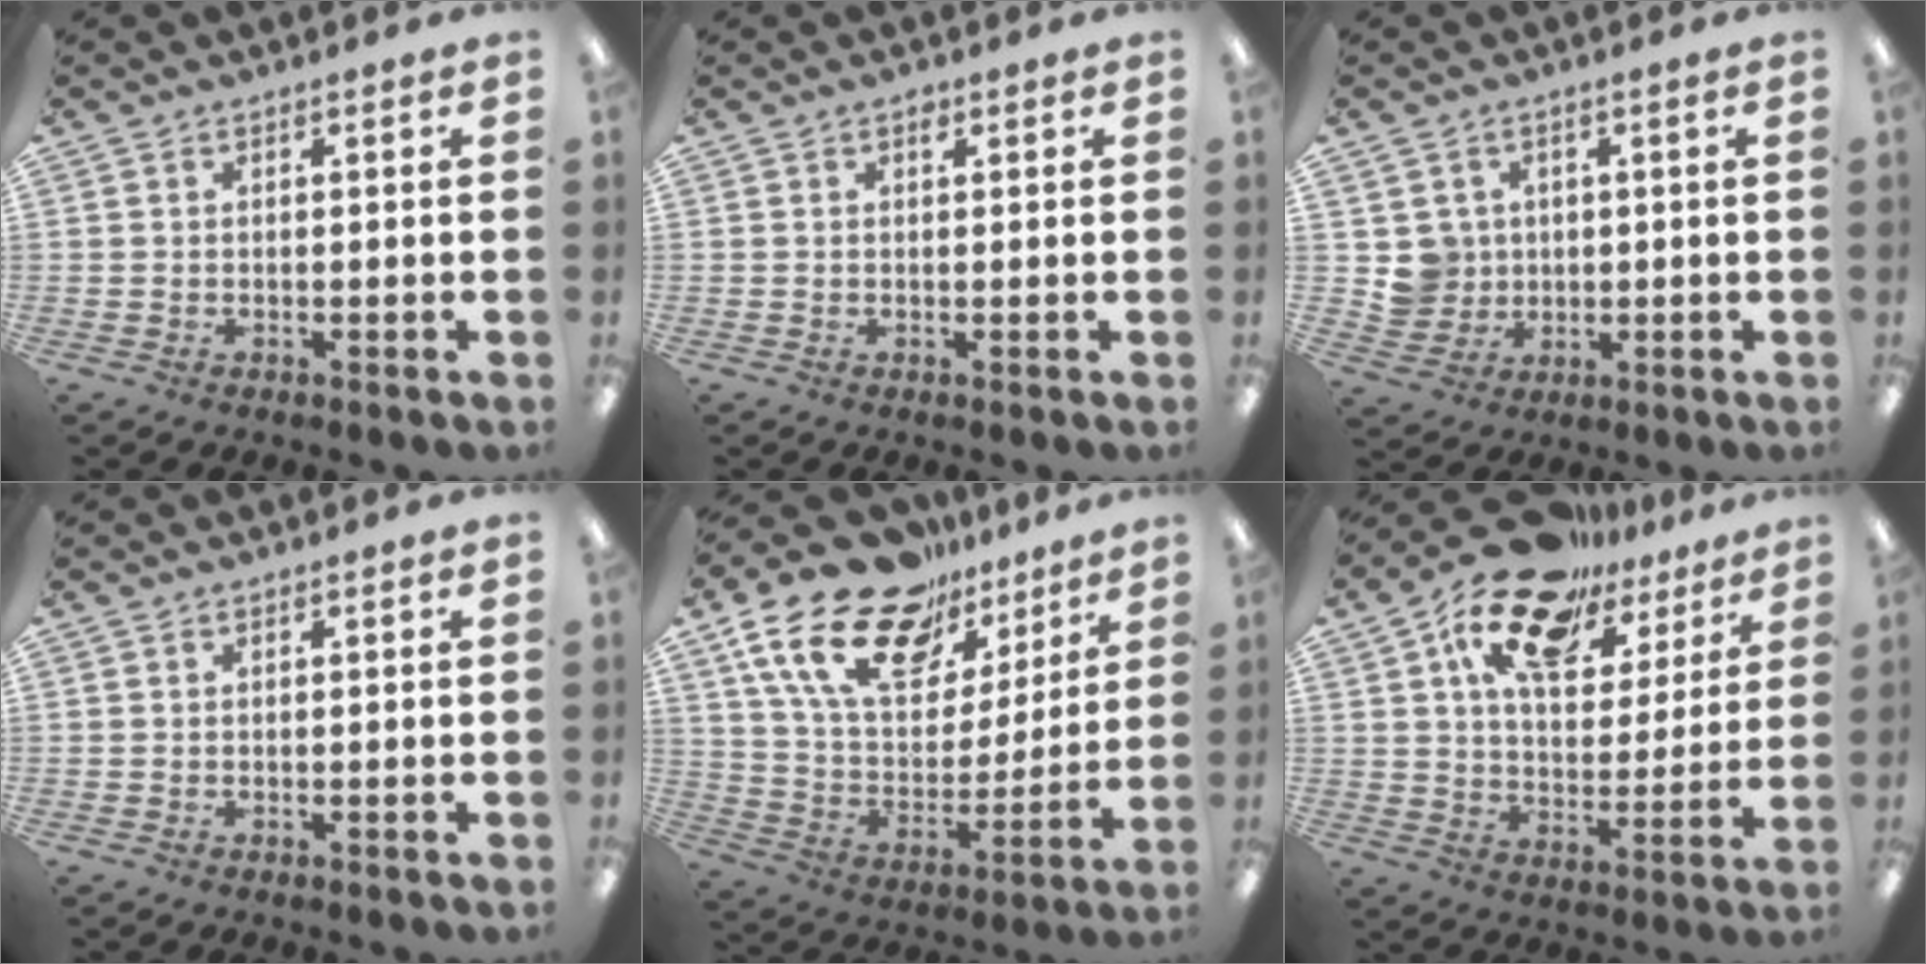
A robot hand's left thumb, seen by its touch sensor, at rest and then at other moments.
{"total": 1.2, "force": [0.6, 0.7, 0.7], "torque": [-0.007, -0.001, 0.009]}
{"total": 5.8, "force": [1.3, 5.6, 0.2], "torque": [-0.011, 0.004, 0.029]}
{"total": 0.0}
{"total": 20.9, "force": [14.2, 10.9, 10.8], "torque": [-0.216, -0.079, 0.255]}
{"total": 16.3, "force": [11.5, 8.0, 8.2], "torque": [-0.155, -0.063, 0.205]}